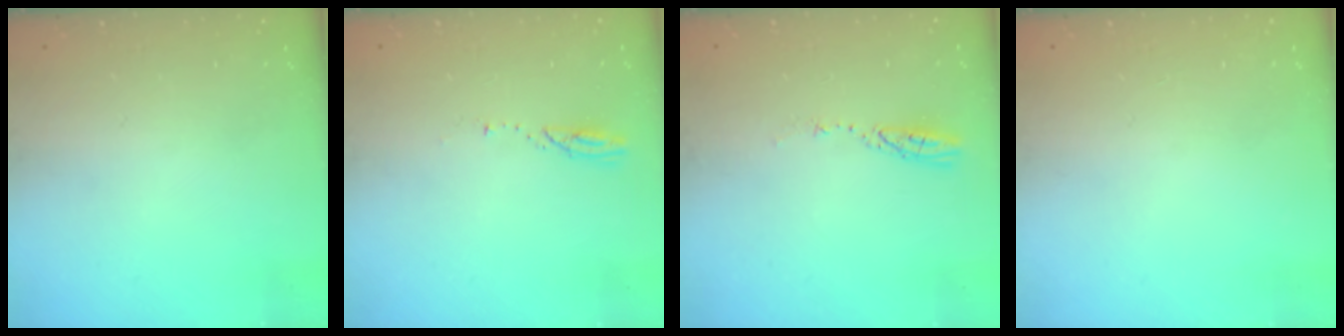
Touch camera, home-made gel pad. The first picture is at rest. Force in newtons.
{"total": 3.2, "press": 3.2, "slide": 0.3}
{"total": 3.3, "press": 3.3, "slide": 0.2}
{"total": 0.0}